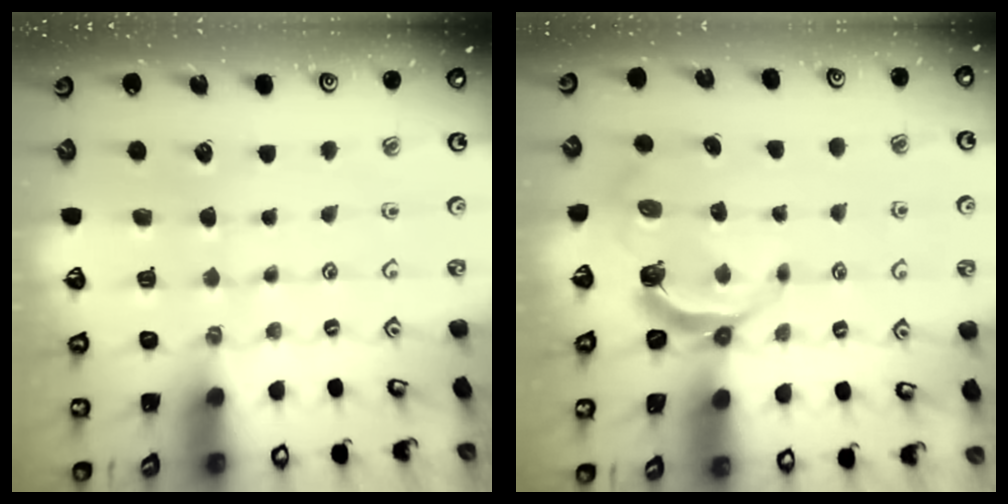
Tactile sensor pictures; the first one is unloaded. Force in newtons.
{"total": 4.7, "press": 3.3, "slide": 3.4}